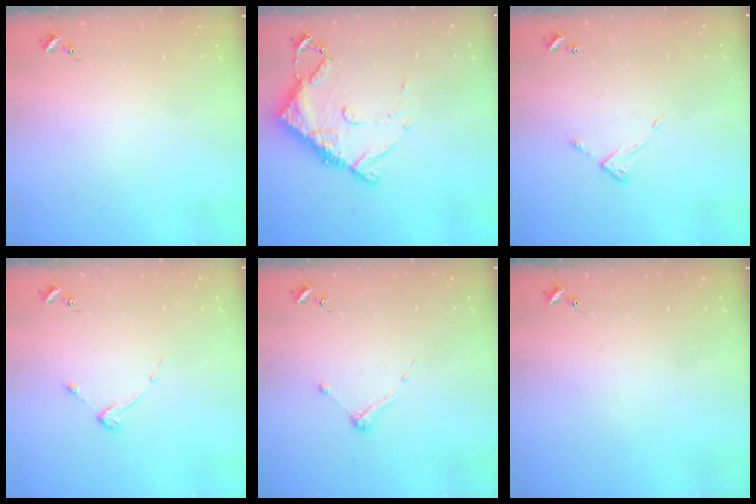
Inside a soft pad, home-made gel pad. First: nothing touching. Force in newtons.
{"total": 11.5, "press": 11.5, "slide": 1.1}
{"total": 5.1, "press": 5.1, "slide": 0.4}
{"total": 3.1, "press": 3.1, "slide": 0.4}
{"total": 3.9, "press": 3.8, "slide": 0.4}
{"total": 0.0}